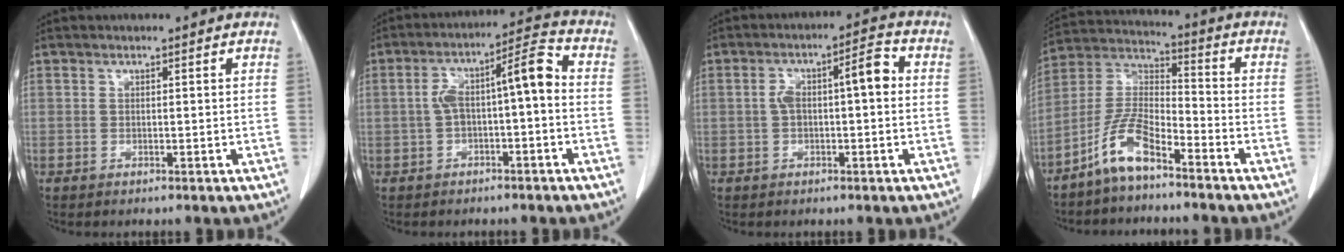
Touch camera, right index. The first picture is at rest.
{"total": 8.7, "force": [-0.4, 1.8, 8.5], "torque": [-0.147, 0.041, -0.007]}
{"total": 6.7, "force": [0.4, 1.9, 6.4], "torque": [-0.115, 0.034, 0.007]}
{"total": 9.3, "force": [-6.5, 2.6, 6.2], "torque": [-0.139, 0.007, -0.132]}